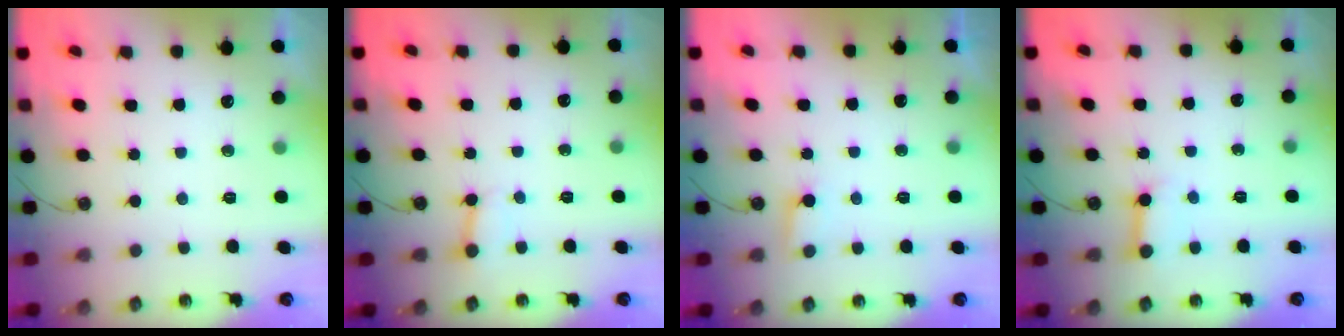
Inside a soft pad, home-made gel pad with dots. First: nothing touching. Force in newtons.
{"total": 2.7, "press": 2.7, "slide": 0.1}
{"total": 4.6, "press": 4.6, "slide": 0.4}
{"total": 5.4, "press": 5.4, "slide": 0.6}